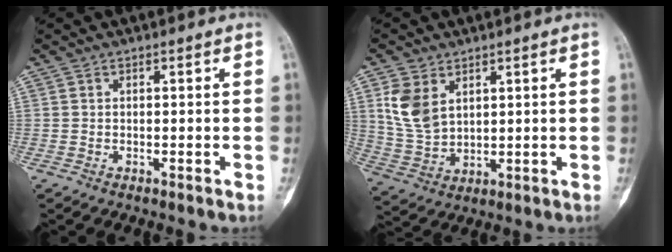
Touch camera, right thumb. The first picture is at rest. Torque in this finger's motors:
{"motor_torque": [-0.22, 0.57, 0.82, 0.32, 0.10]}